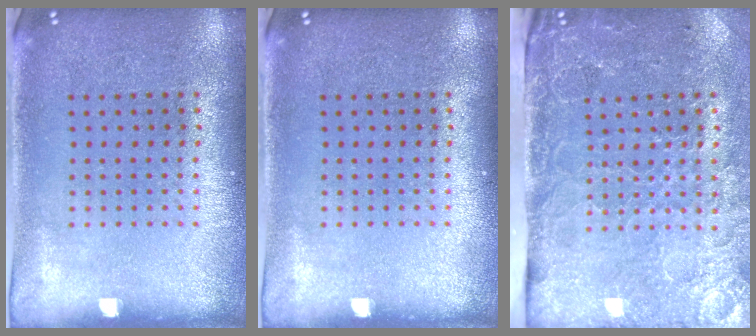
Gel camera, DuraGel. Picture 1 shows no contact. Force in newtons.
{"total": 0.0}
{"total": 4.6, "press": 3.7, "slide": 2.7}